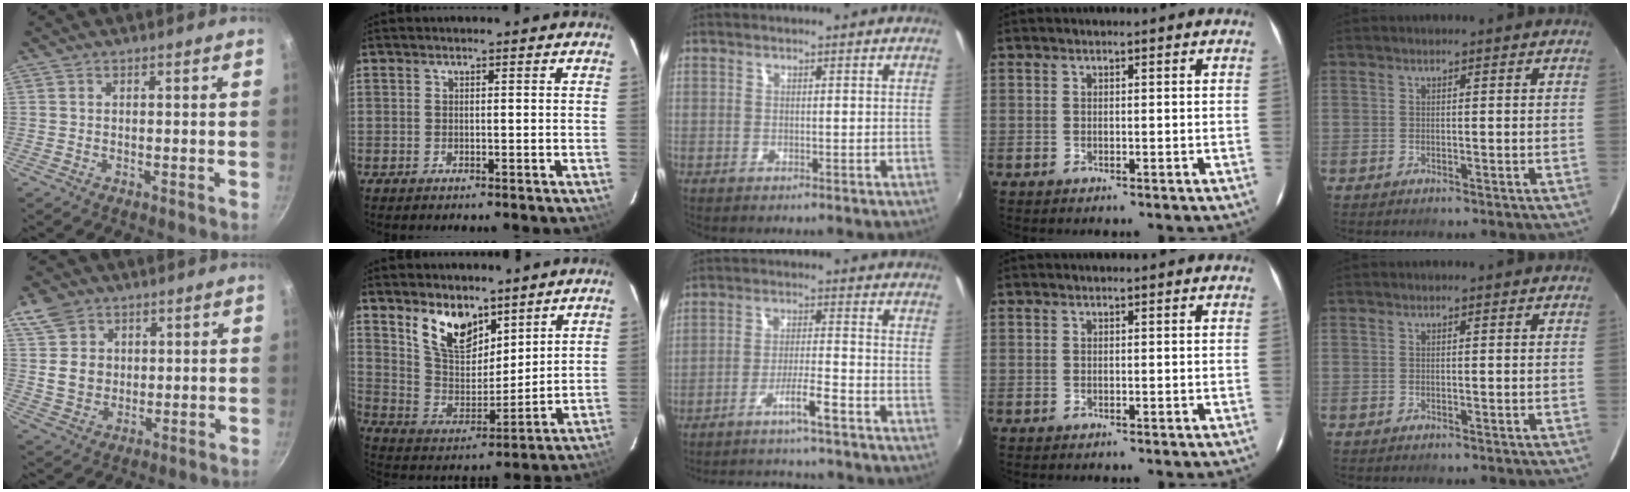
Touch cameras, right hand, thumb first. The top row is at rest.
{"thumb": {"total": 8.8, "force": [3.4, 7.3, 3.6], "torque": [-0.032, -0.015, 0.067]}, "index": {"total": 12.0, "force": [8.0, 6.1, 6.5], "torque": [-0.124, 0.001, 0.159]}, "middle": {"total": 9.7, "force": [-8.7, 0.4, 4.4], "torque": [-0.092, 0.004, -0.136]}}